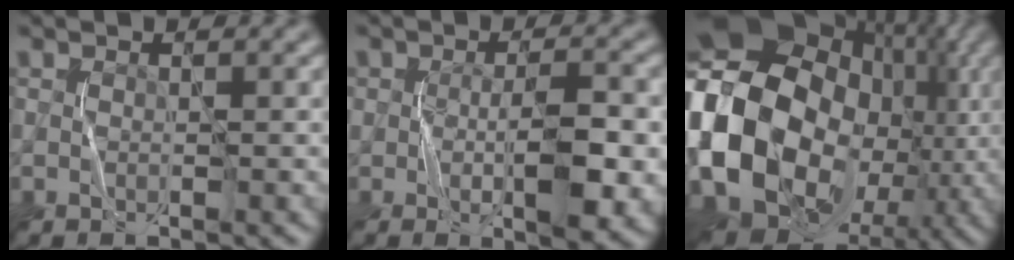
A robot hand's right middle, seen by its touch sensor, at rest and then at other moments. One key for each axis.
{"total": 5.4, "fx": -0.9, "fy": 2.3, "fz": 4.8, "tx": -0.082, "ty": -0.006, "tz": -0.012}
{"total": 22.8, "fx": -2.7, "fy": 18.2, "fz": 13.5, "tx": -0.275, "ty": -0.013, "tz": -0.092}